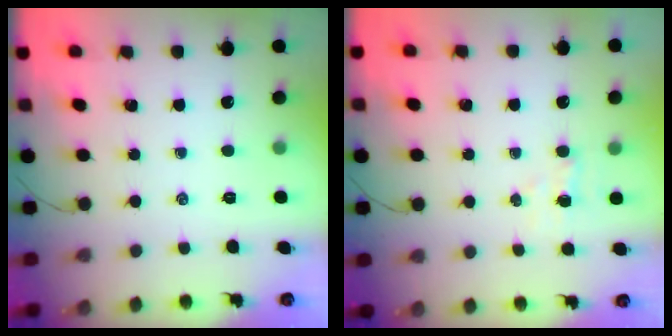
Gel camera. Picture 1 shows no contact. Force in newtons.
{"total": 3.5, "press": 3.4, "slide": 0.9}